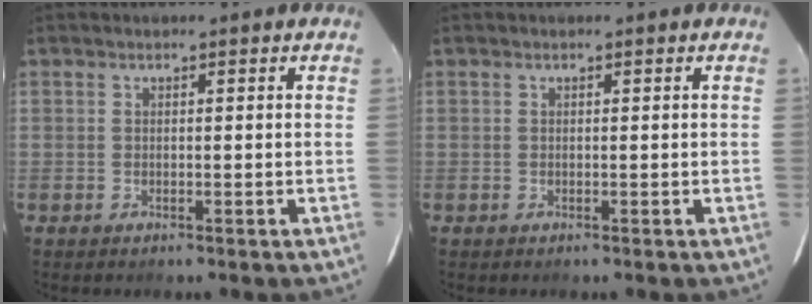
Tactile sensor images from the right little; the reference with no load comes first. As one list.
[{"total": 0.0}]